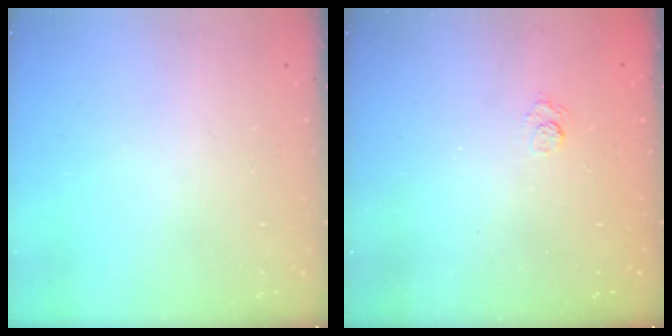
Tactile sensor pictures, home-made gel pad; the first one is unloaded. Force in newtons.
{"total": 2.6, "press": 2.3, "slide": 1.3}